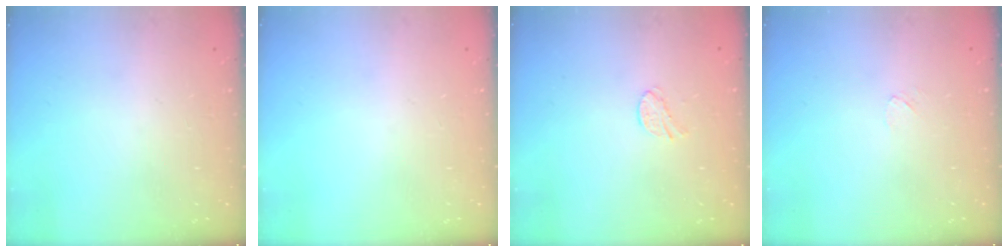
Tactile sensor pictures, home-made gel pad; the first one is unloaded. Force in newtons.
{"total": 0.0}
{"total": 5.4, "press": 5.4, "slide": 0.5}
{"total": 3.2, "press": 3.2, "slide": 0.4}